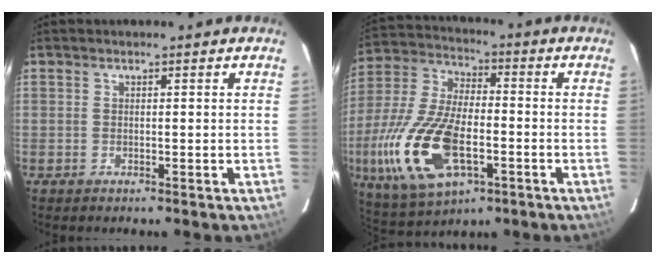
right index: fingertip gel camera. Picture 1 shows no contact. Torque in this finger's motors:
{"motor_torque": [2.14, 0.00, 0.98, 0.14]}